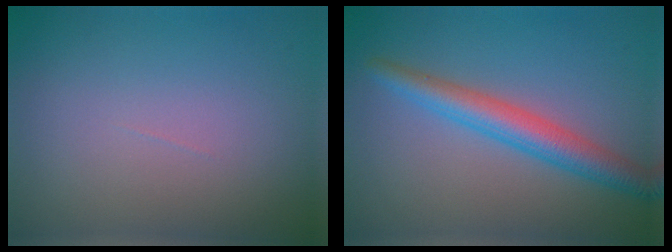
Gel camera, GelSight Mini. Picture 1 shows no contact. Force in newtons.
{"total": 4.2, "press": 4.2, "slide": 0.2}